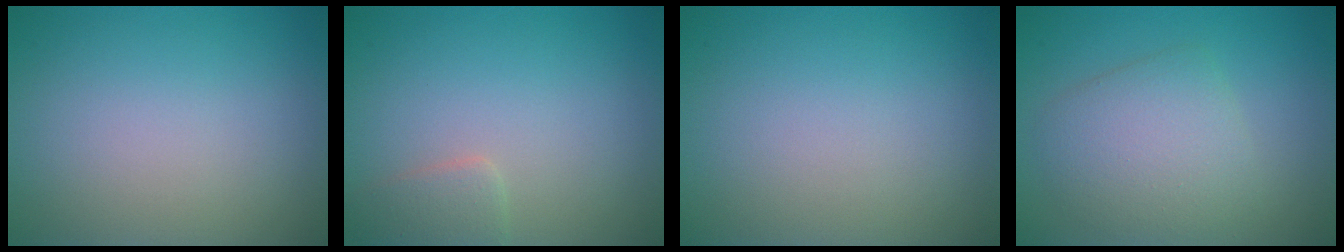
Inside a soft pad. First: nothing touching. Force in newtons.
{"total": 1.7, "press": 1.7, "slide": 0.1}
{"total": 0.0}
{"total": 4.4, "press": 4.4, "slide": 0.3}